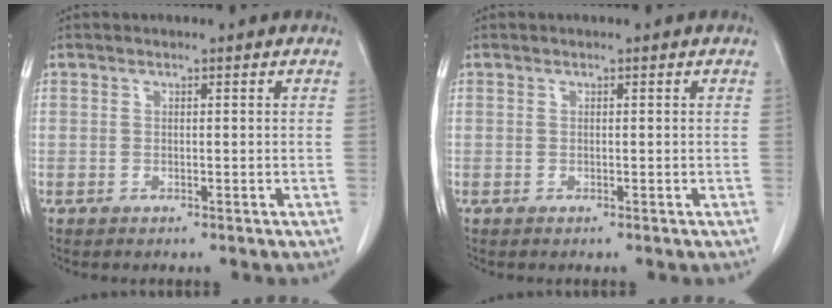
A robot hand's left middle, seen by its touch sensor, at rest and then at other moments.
{"total": 0.0}